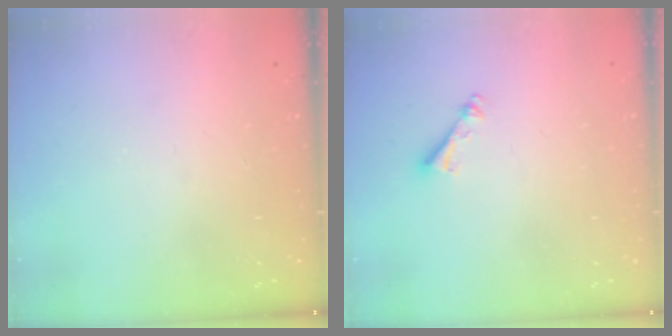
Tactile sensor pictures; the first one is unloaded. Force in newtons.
{"total": 2.4, "press": 2.3, "slide": 0.4}